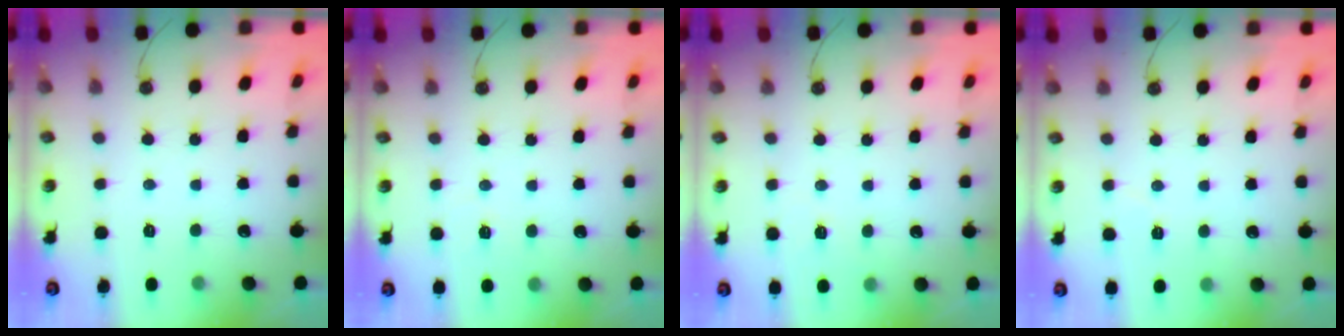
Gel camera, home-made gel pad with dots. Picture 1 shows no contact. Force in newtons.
{"total": 2.8, "press": 2.7, "slide": 0.9}
{"total": 2.7, "press": 1.7, "slide": 2.1}
{"total": 2.9, "press": 2.7, "slide": 1.2}